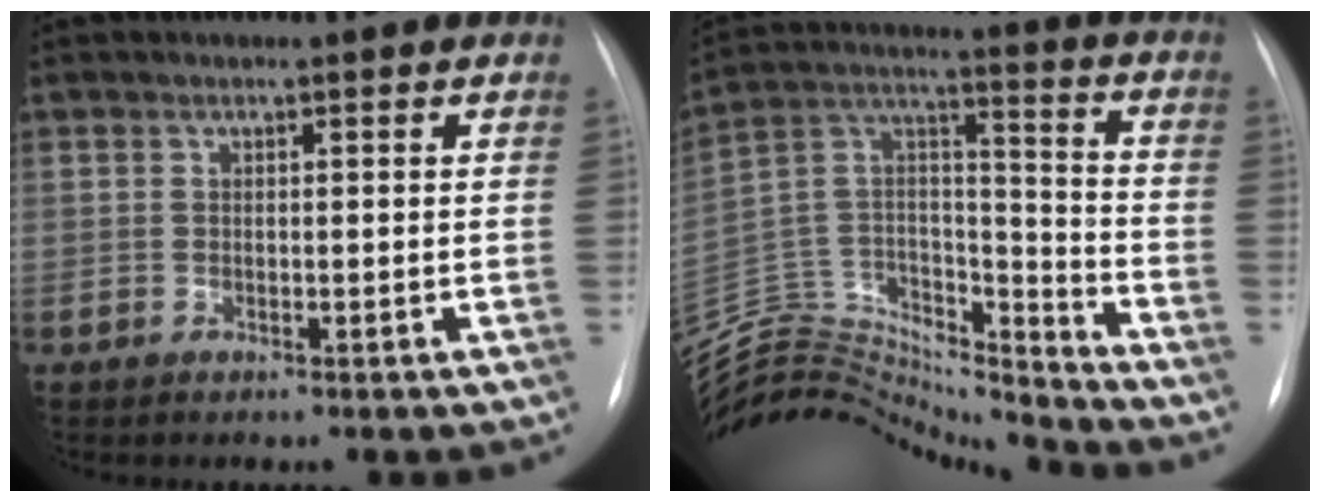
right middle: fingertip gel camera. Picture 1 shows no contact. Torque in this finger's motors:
{"motor_torque": [0.54, -1.11, 0.02, 0.01]}